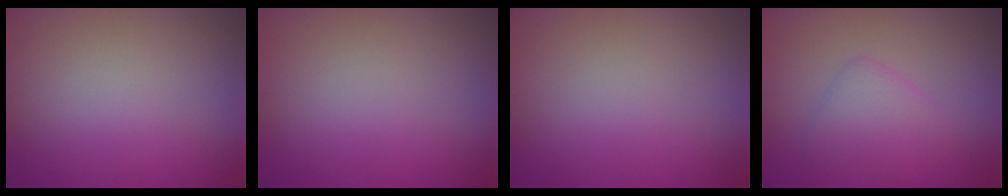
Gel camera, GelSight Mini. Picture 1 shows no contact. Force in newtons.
{"total": 0.0}
{"total": 0.0}
{"total": 2.6, "press": 2.6, "slide": 0.3}